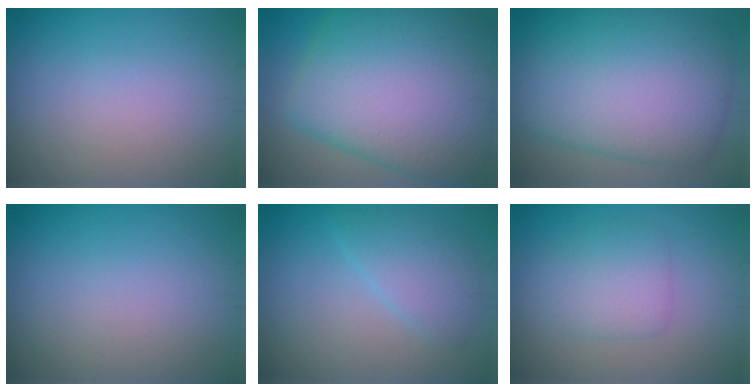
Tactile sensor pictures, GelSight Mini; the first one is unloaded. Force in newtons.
{"total": 14.5, "press": 14.5, "slide": 0.4}
{"total": 12.2, "press": 12.1, "slide": 0.7}
{"total": 0.0}
{"total": 3.0, "press": 3.0, "slide": 0.1}
{"total": 3.0, "press": 3.0, "slide": 0.0}